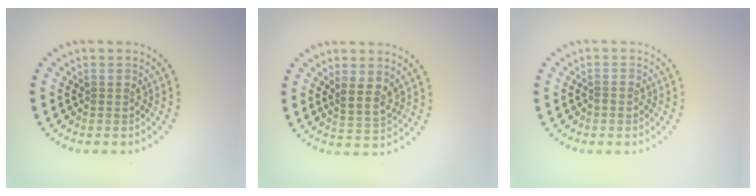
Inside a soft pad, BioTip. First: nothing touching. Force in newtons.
{"total": 2.3, "press": 2.2, "slide": 0.9}
{"total": 0.5, "press": 0.2, "slide": 0.5}